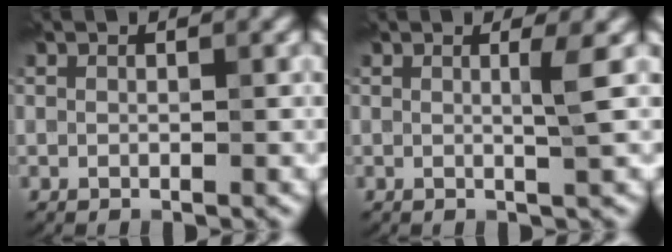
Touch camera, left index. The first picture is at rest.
{"total": 1.9, "force": [0.3, 0.3, 1.9], "torque": [-0.028, 0.000, -0.003]}